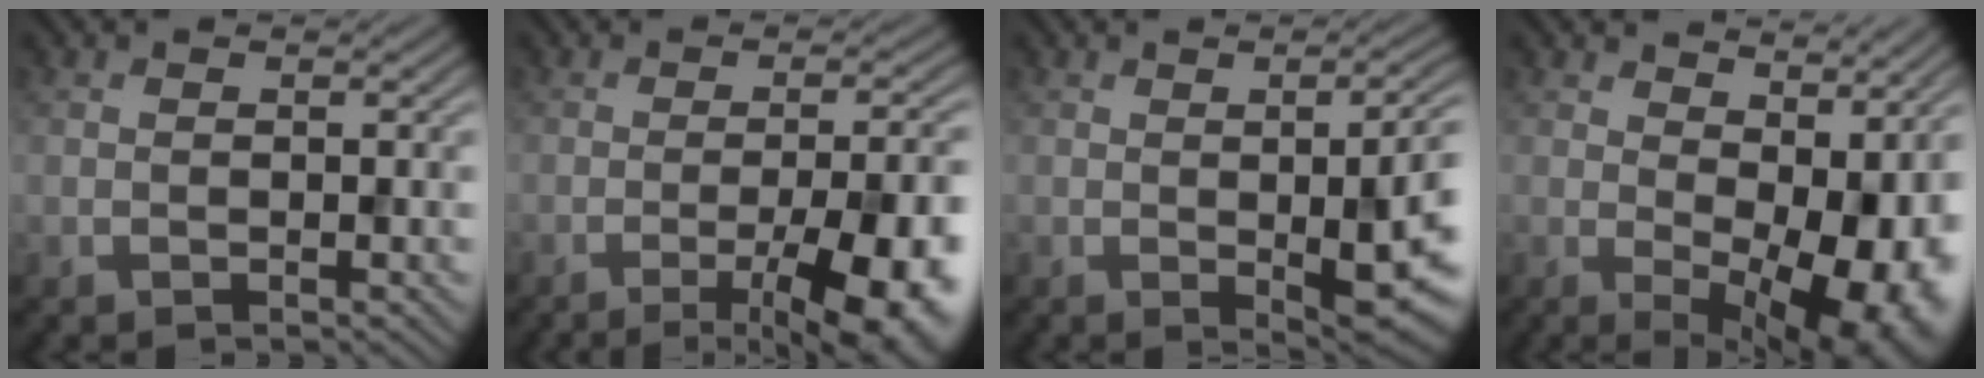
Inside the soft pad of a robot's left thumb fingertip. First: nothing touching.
{"total": 12.0, "force": [-5.4, 2.6, 10.3], "torque": [-0.145, 0.002, -0.075]}
{"total": 8.1, "force": [-0.5, 2.4, 7.7], "torque": [-0.108, -0.008, -0.003]}
{"total": 13.8, "force": [0.6, 6.8, 12.0], "torque": [-0.143, -0.015, 0.041]}